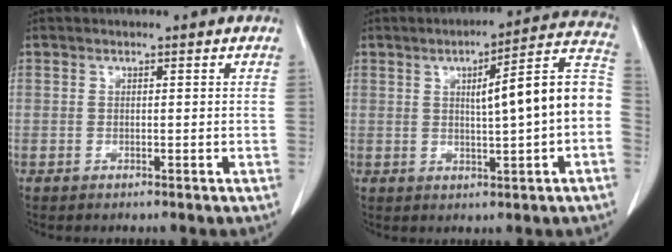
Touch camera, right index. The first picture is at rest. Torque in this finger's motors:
{"motor_torque": [0.58, 0.08, 0.34, 0.08]}